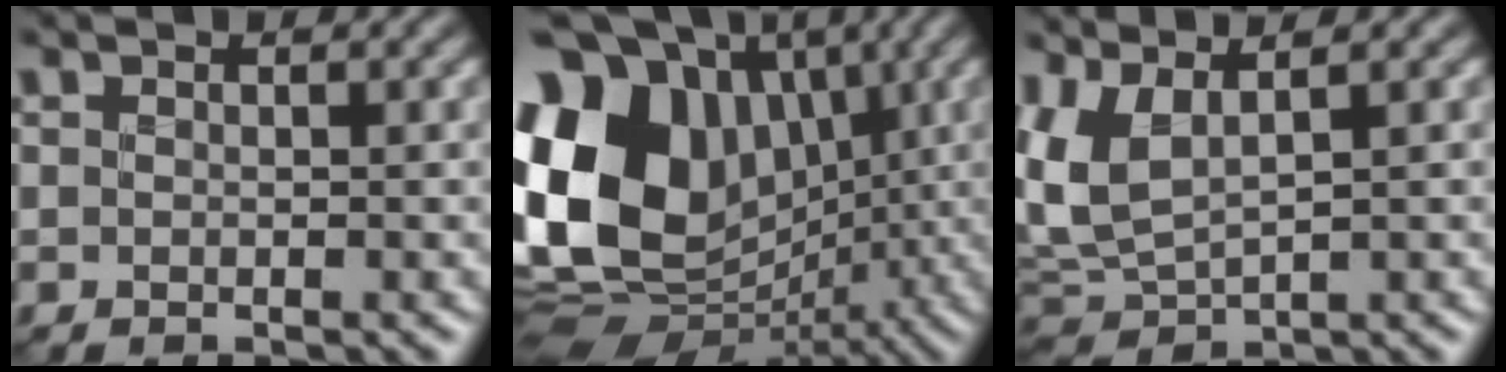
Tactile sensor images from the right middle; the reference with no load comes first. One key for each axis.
{"total": 17.6, "fx": 0.6, "fy": 13.4, "fz": 11.4, "tx": -0.230, "ty": 0.012, "tz": 0.013}
{"total": 4.5, "fx": 1.1, "fy": 2.0, "fz": 3.9, "tx": -0.095, "ty": 0.002, "tz": 0.018}